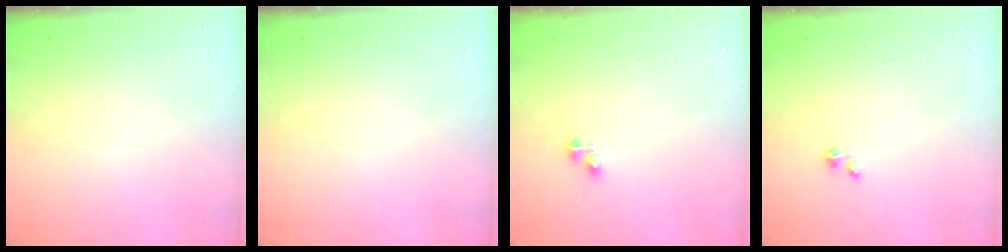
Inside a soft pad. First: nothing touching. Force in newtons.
{"total": 0.0}
{"total": 2.4, "press": 2.4, "slide": 0.3}
{"total": 0.0}